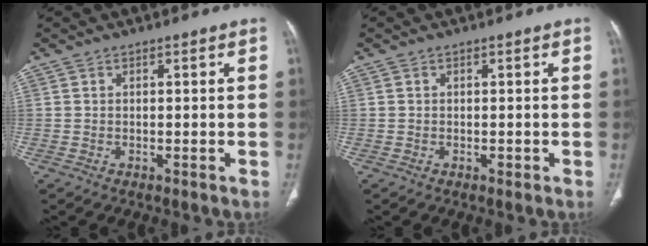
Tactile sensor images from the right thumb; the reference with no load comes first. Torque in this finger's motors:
{"motor_torque": [0.02, 0.28, -0.30, 0.13, 0.04]}